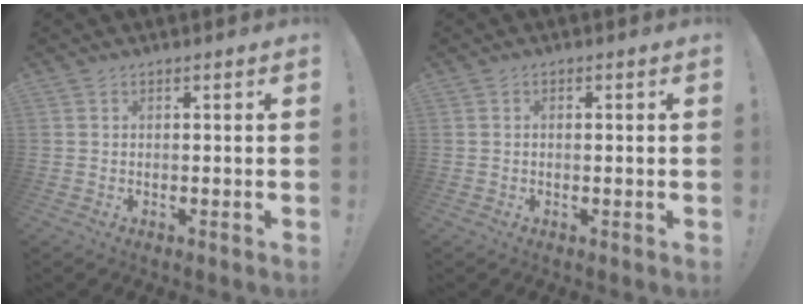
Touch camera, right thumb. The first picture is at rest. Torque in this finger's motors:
{"motor_torque": [-0.04, -0.35, -0.07, 0.12, -0.03]}